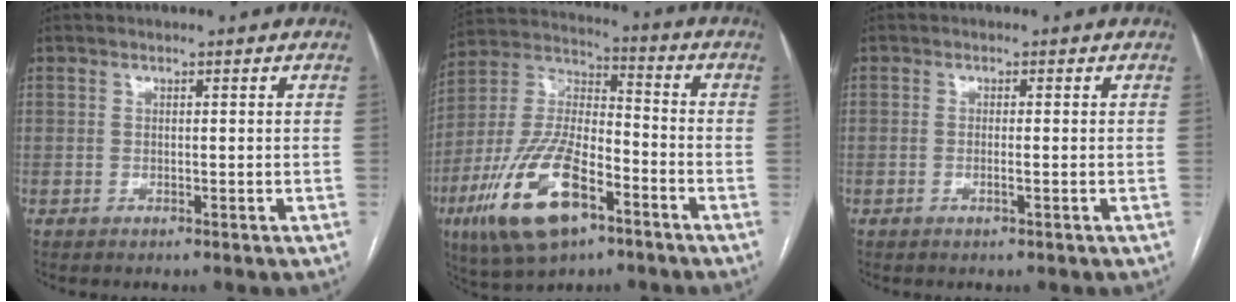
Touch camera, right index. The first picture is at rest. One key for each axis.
{"total": 17.9, "fx": -8.8, "fy": 7.0, "fz": 14.0, "tx": -0.294, "ty": -0.002, "tz": -0.154}
{"total": 1.1, "fx": -0.3, "fy": 0.0, "fz": 1.0, "tx": -0.021, "ty": -0.002, "tz": -0.005}